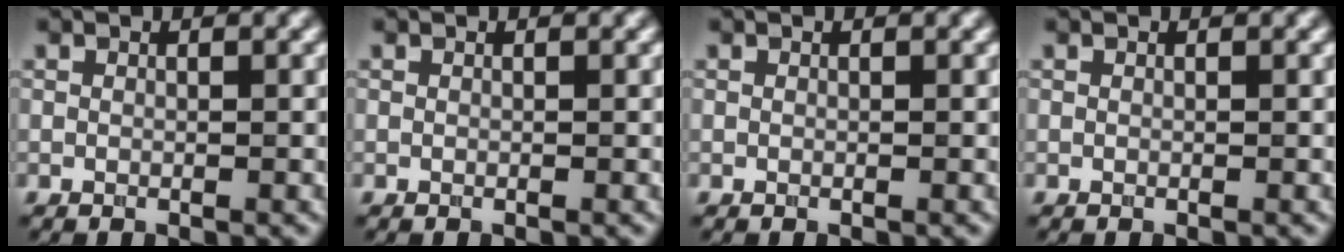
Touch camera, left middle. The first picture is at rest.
{"total": 0.0}
{"total": 0.0}
{"total": 0.0}